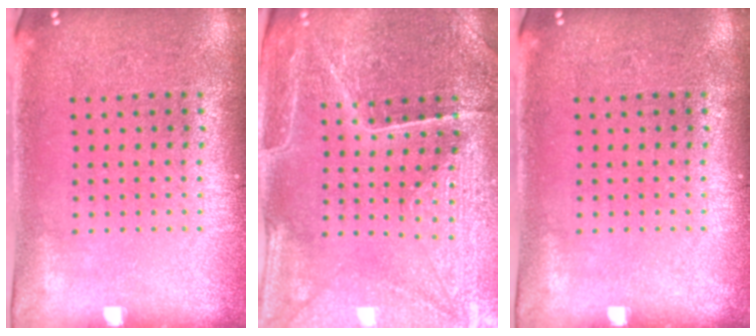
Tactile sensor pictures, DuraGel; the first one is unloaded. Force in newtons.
{"total": 3.4, "press": 3.4, "slide": 0.3}
{"total": 0.0}